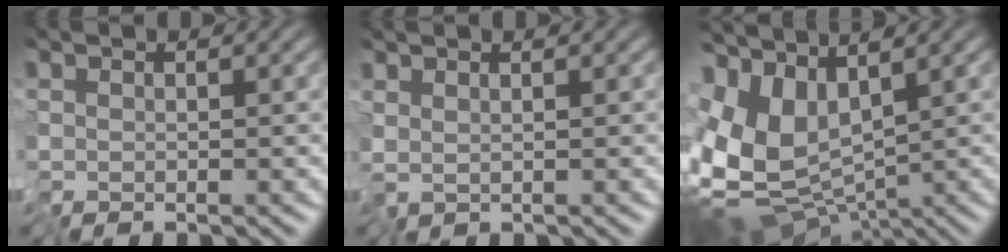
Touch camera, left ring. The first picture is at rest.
{"total": 1.1, "force": [0.8, -0.5, 0.5], "torque": [-0.009, -0.002, 0.022]}
{"total": 9.0, "force": [0.3, 5.3, 7.3], "torque": [-0.167, -0.008, 0.010]}